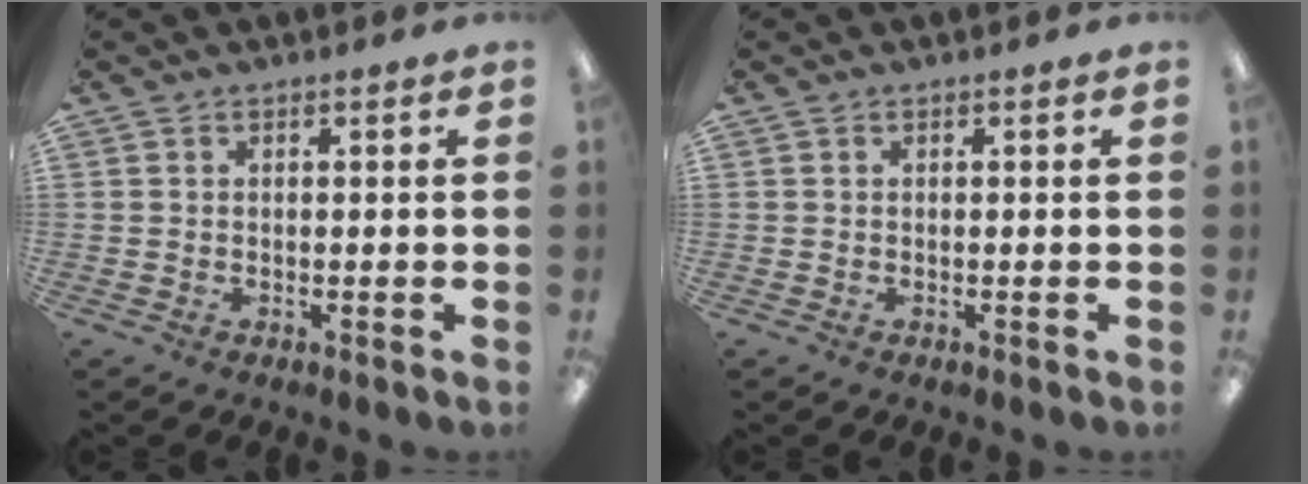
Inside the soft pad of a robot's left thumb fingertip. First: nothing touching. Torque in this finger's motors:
{"motor_torque": [0.00, 0.00, 0.01, 0.11, 0.00]}